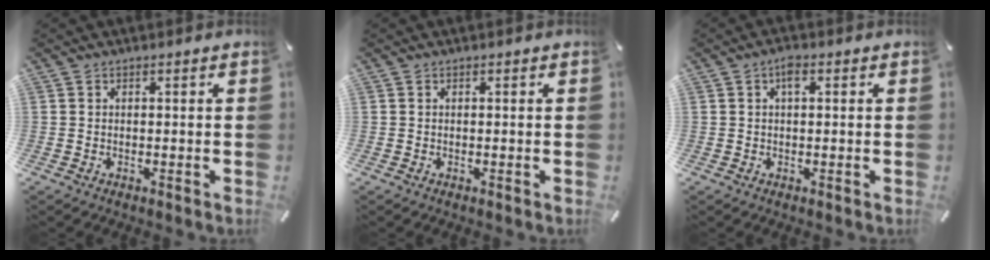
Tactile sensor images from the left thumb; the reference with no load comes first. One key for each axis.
{"total": 0.0}
{"total": 2.3, "fx": 0.7, "fy": 1.0, "fz": 1.9, "tx": -0.033, "ty": 0.004, "tz": 0.008}